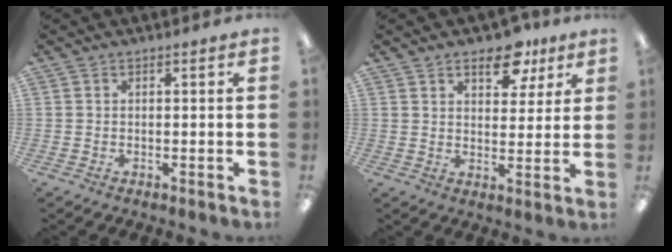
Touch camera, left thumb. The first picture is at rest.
{"total": 10.0, "force": [6.4, 5.4, 5.5], "torque": [-0.062, -0.027, 0.107]}